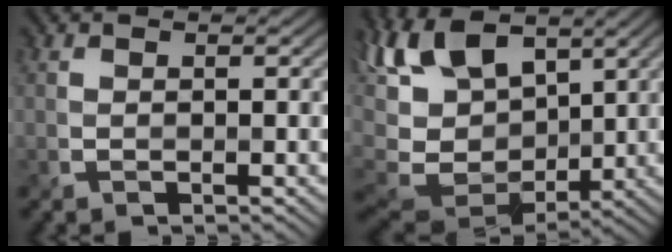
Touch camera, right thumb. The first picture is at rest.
{"total": 13.7, "force": [2.8, 7.9, 10.8], "torque": [-0.257, -0.001, 0.048]}